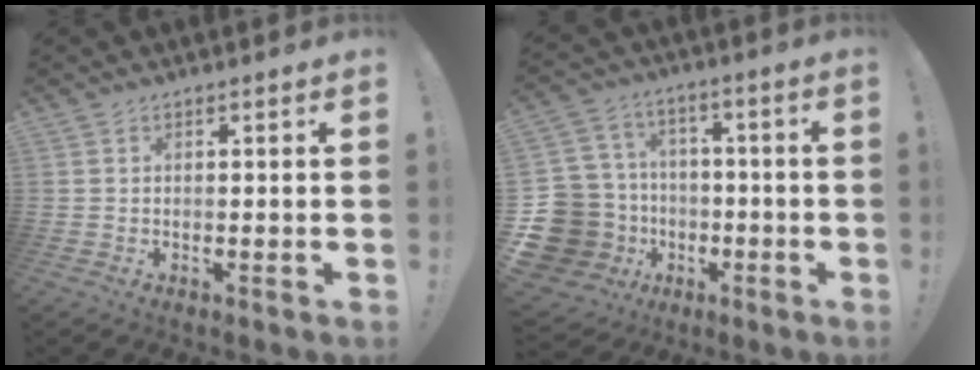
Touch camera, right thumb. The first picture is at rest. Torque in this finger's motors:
{"motor_torque": [1.21, 0.43, 0.06, -0.37, 0.00]}